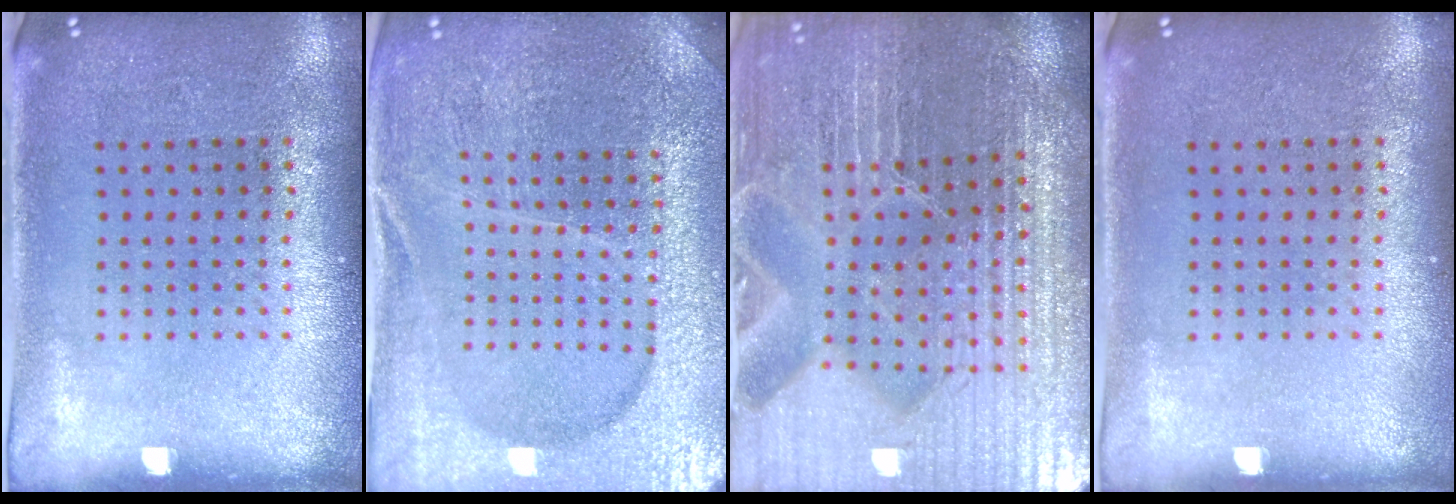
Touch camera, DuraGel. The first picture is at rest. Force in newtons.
{"total": 4.7, "press": 4.3, "slide": 1.7}
{"total": 5.5, "press": 5.1, "slide": 1.9}
{"total": 0.0}